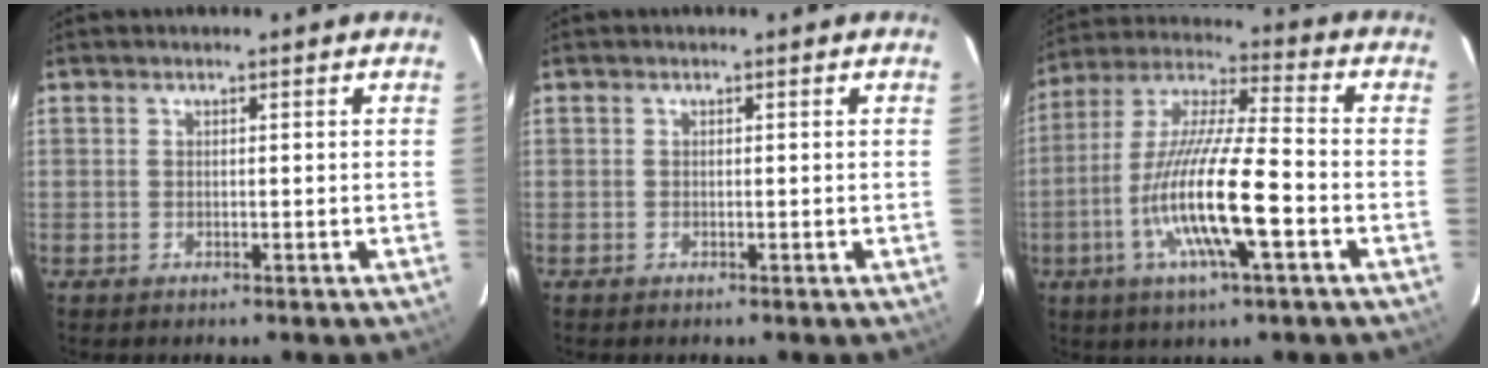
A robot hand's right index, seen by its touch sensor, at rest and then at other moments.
{"total": 0.0}
{"total": 16.7, "force": [-5.4, 2.0, 15.7], "torque": [-0.310, -0.010, -0.108]}